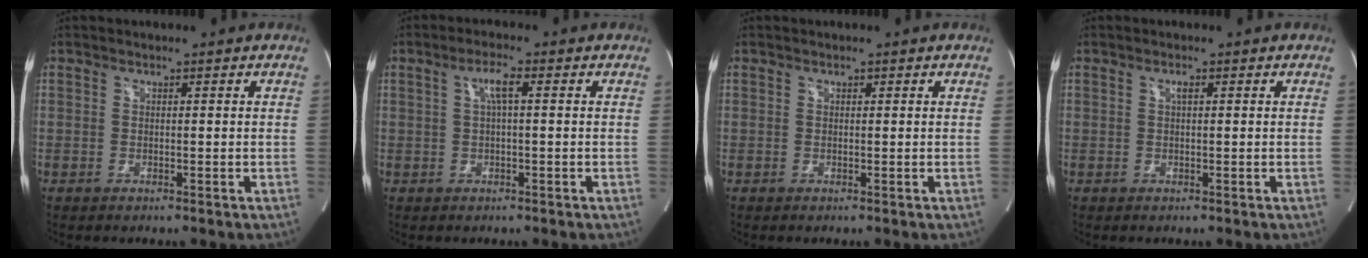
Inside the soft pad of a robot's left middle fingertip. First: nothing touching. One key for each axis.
{"total": 3.1, "fx": 0.8, "fy": 0.3, "fz": 3.0, "tx": -0.061, "ty": 0.006, "tz": 0.015}
{"total": 0.0}
{"total": 0.8, "fx": 0.3, "fy": 0.0, "fz": 0.7, "tx": -0.020, "ty": 0.000, "tz": 0.006}